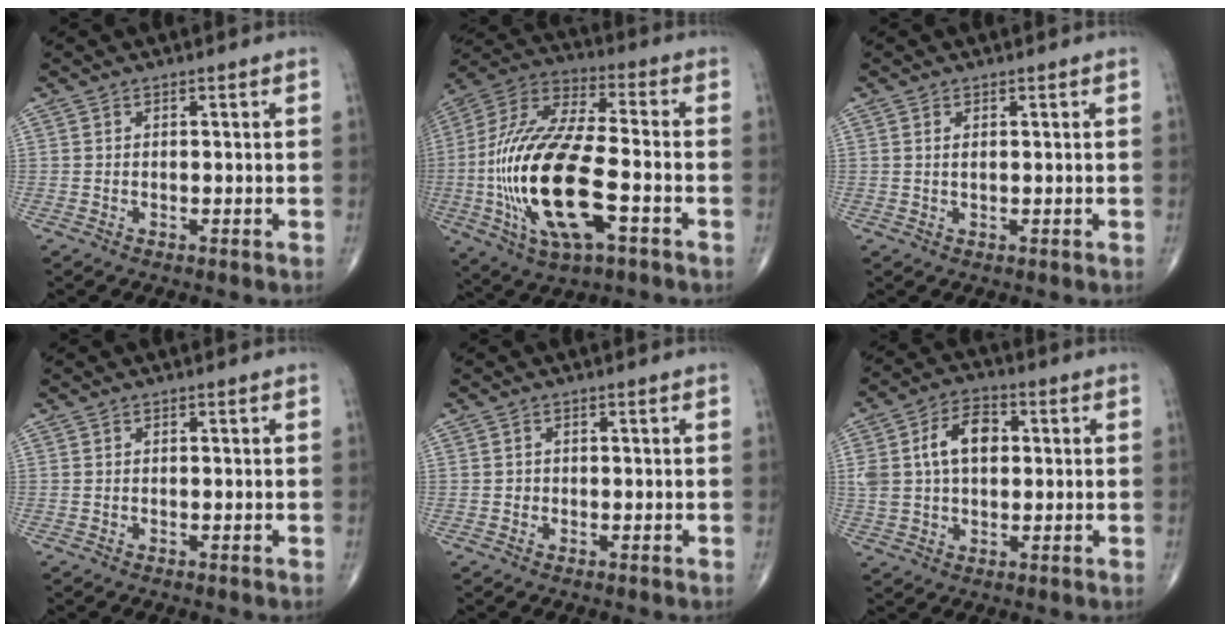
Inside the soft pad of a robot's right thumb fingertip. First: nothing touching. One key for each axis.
{"total": 24.5, "fx": -5.9, "fy": 9.7, "fz": 21.7, "tx": -0.480, "ty": 0.016, "tz": -0.095}
{"total": 0.8, "fx": 0.3, "fy": 0.2, "fz": 0.7, "tx": -0.017, "ty": 0.000, "tz": 0.007}
{"total": 0.0}
{"total": 0.5, "fx": -0.1, "fy": 0.5, "fz": 0.1, "tx": 0.002, "ty": 0.003, "tz": -0.002}
{"total": 10.8, "fx": 2.0, "fy": 6.9, "fz": 8.1, "tx": -0.139, "ty": 0.016, "tz": 0.034}